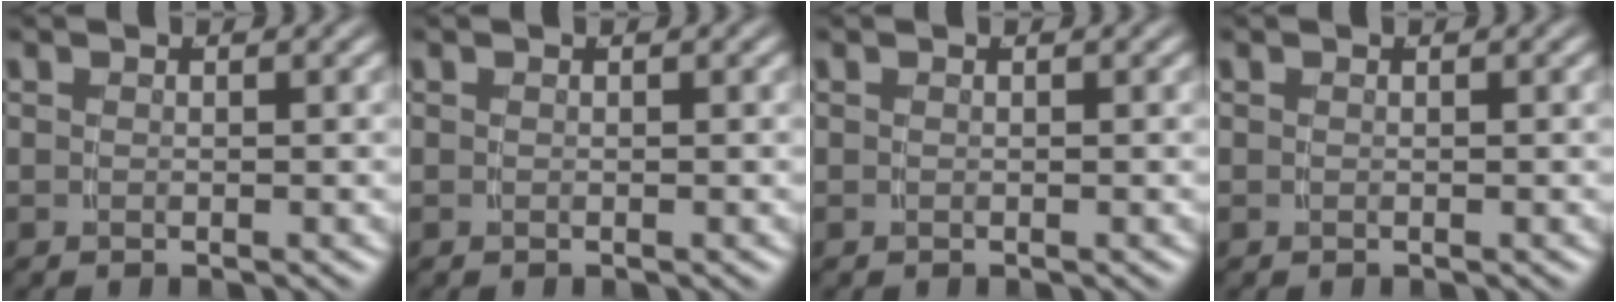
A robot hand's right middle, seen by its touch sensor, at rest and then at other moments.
{"total": 0.0}
{"total": 0.0}
{"total": 0.0}